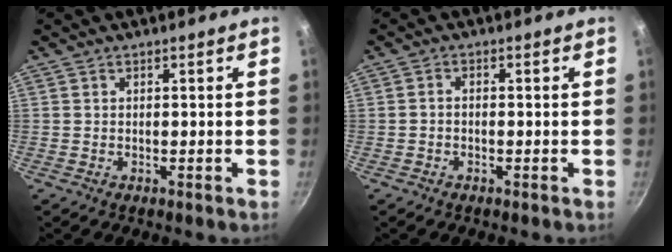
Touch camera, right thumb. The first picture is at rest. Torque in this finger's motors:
{"motor_torque": [0.01, 0.03, -0.03, -0.02, 0.04]}